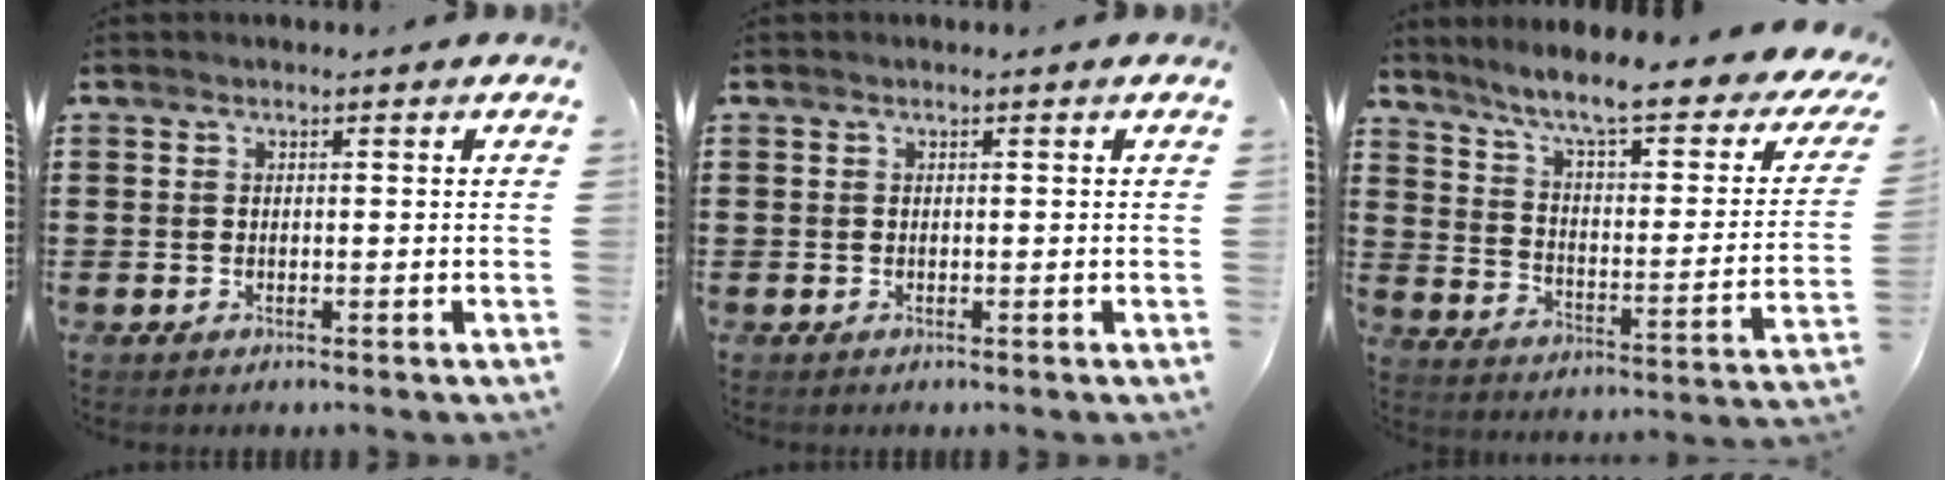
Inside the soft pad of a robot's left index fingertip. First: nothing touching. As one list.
[{"total": 0.0}, {"total": 8.7, "force": [6.6, 0.4, 5.6], "torque": [-0.123, -0.050, 0.103]}]